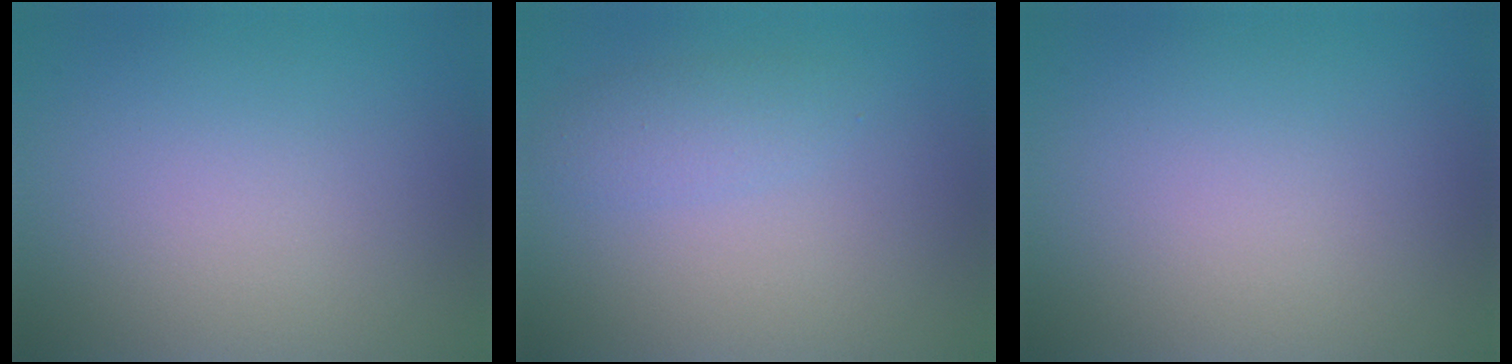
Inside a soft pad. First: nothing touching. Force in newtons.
{"total": 1.8, "press": 1.8, "slide": 0.1}
{"total": 0.0}